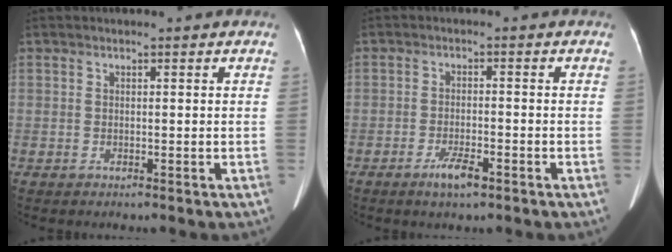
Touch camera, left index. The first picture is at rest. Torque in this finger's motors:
{"motor_torque": [0.48, 0.44, 0.03, 0.03]}